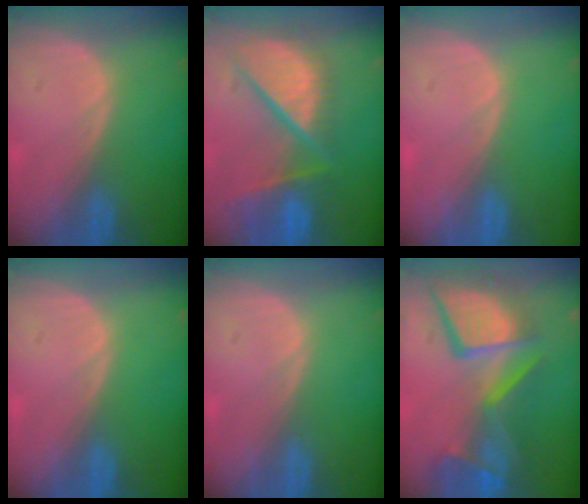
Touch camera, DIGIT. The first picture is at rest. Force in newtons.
{"total": 12.1, "press": 9.9, "slide": 7.0}
{"total": 0.0}
{"total": 0.0}
{"total": 0.0}
{"total": 13.8, "press": 11.3, "slide": 8.0}